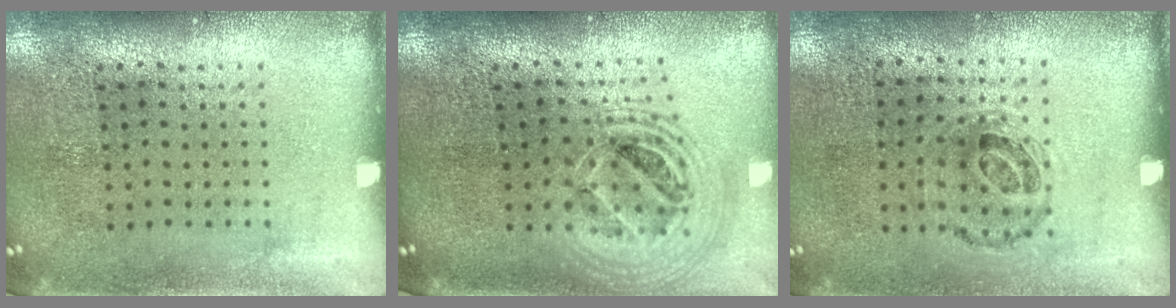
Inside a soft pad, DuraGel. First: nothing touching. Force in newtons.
{"total": 2.2, "press": 1.7, "slide": 1.4}
{"total": 0.9, "press": 0.7, "slide": 0.6}